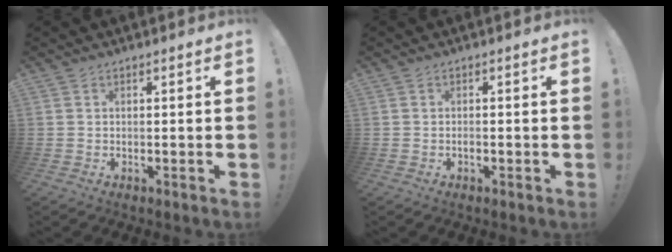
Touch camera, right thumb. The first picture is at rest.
{"total": 1.0, "force": [-0.8, 0.2, 0.6], "torque": [-0.012, 0.000, -0.014]}